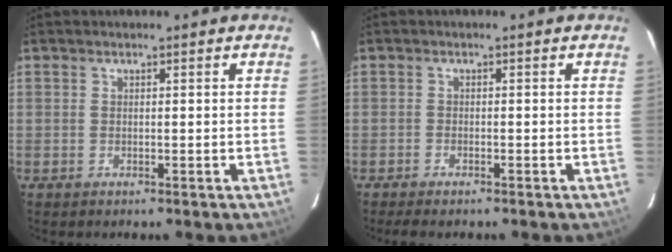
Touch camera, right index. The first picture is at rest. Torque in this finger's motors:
{"motor_torque": [0.12, -0.02, 0.07, 0.00]}